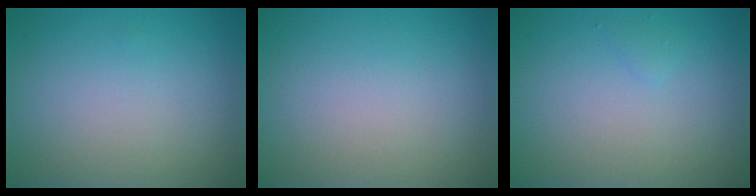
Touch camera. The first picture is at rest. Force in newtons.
{"total": 0.0}
{"total": 0.6, "press": 0.6, "slide": 0.0}